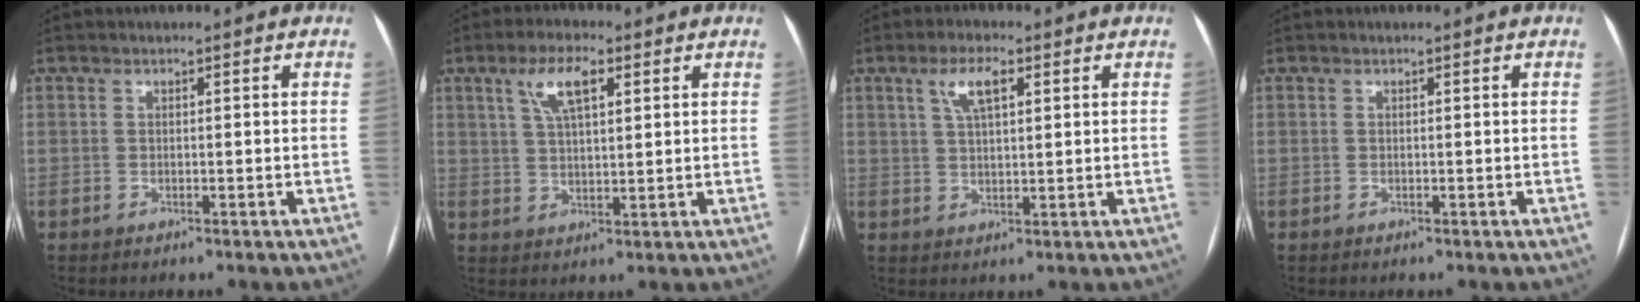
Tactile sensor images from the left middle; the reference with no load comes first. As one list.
[{"total": 6.7, "force": [3.2, 2.0, 5.5], "torque": [-0.109, 0.014, 0.061]}, {"total": 5.2, "force": [2.4, 1.5, 4.3], "torque": [-0.088, 0.011, 0.047]}, {"total": 0.0}]